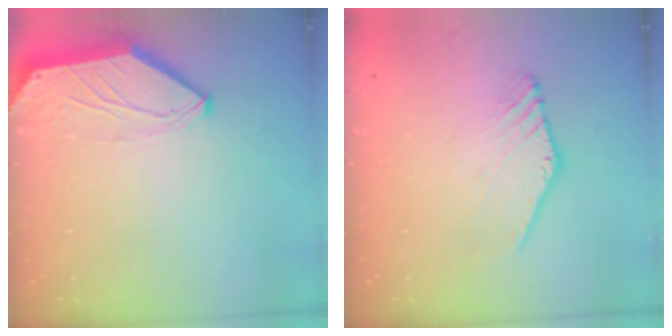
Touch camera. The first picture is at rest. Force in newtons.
{"total": 1.3, "press": 1.3, "slide": 0.3}